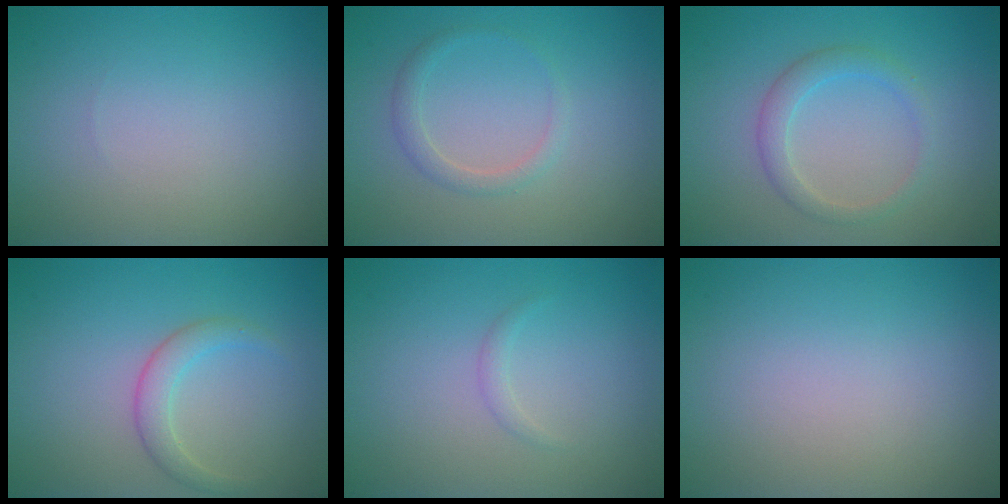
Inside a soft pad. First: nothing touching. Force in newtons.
{"total": 1.5, "press": 1.5, "slide": 0.1}
{"total": 2.2, "press": 2.2, "slide": 0.1}
{"total": 2.2, "press": 2.1, "slide": 0.1}
{"total": 0.8, "press": 0.8, "slide": 0.0}
{"total": 0.0}